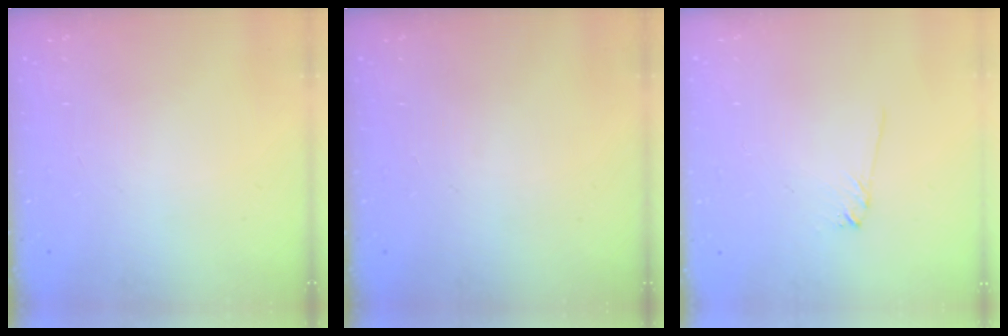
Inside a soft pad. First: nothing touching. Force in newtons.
{"total": 0.0}
{"total": 3.6, "press": 3.5, "slide": 0.5}